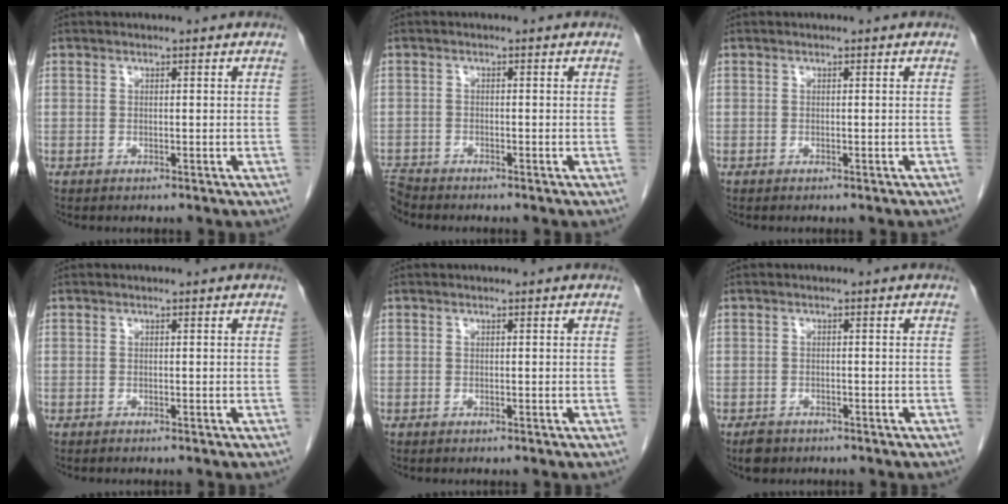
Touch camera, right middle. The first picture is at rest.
{"total": 2.7, "force": [-2.7, 0.0, 0.0], "torque": [0.000, -0.015, -0.051]}
{"total": 1.4, "force": [-1.2, 0.3, 0.6], "torque": [-0.011, -0.003, -0.012]}
{"total": 0.0}
{"total": 0.0}
{"total": 2.0, "force": [-1.4, 1.1, 0.8], "torque": [-0.018, 0.000, -0.018]}